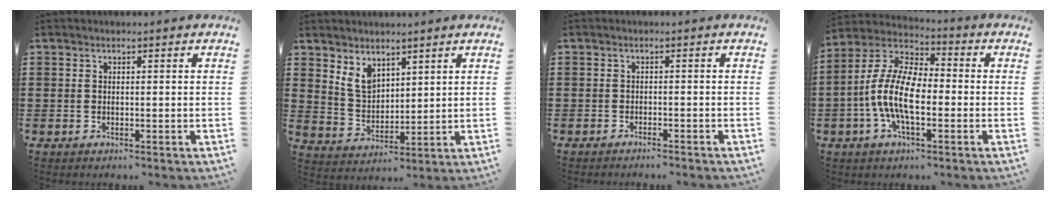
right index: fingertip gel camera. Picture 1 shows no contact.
{"total": 5.1, "force": [3.6, 2.9, 2.2], "torque": [-0.056, 0.000, 0.067]}
{"total": 1.2, "force": [-1.2, -0.1, 0.1], "torque": [-0.005, 0.002, -0.025]}
{"total": 10.9, "force": [-2.6, 4.9, 9.4], "torque": [-0.231, -0.009, -0.059]}